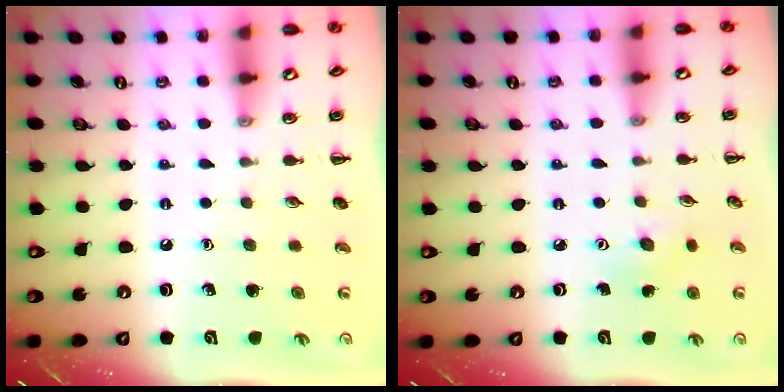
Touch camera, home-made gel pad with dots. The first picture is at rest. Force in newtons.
{"total": 4.0, "press": 3.8, "slide": 1.1}